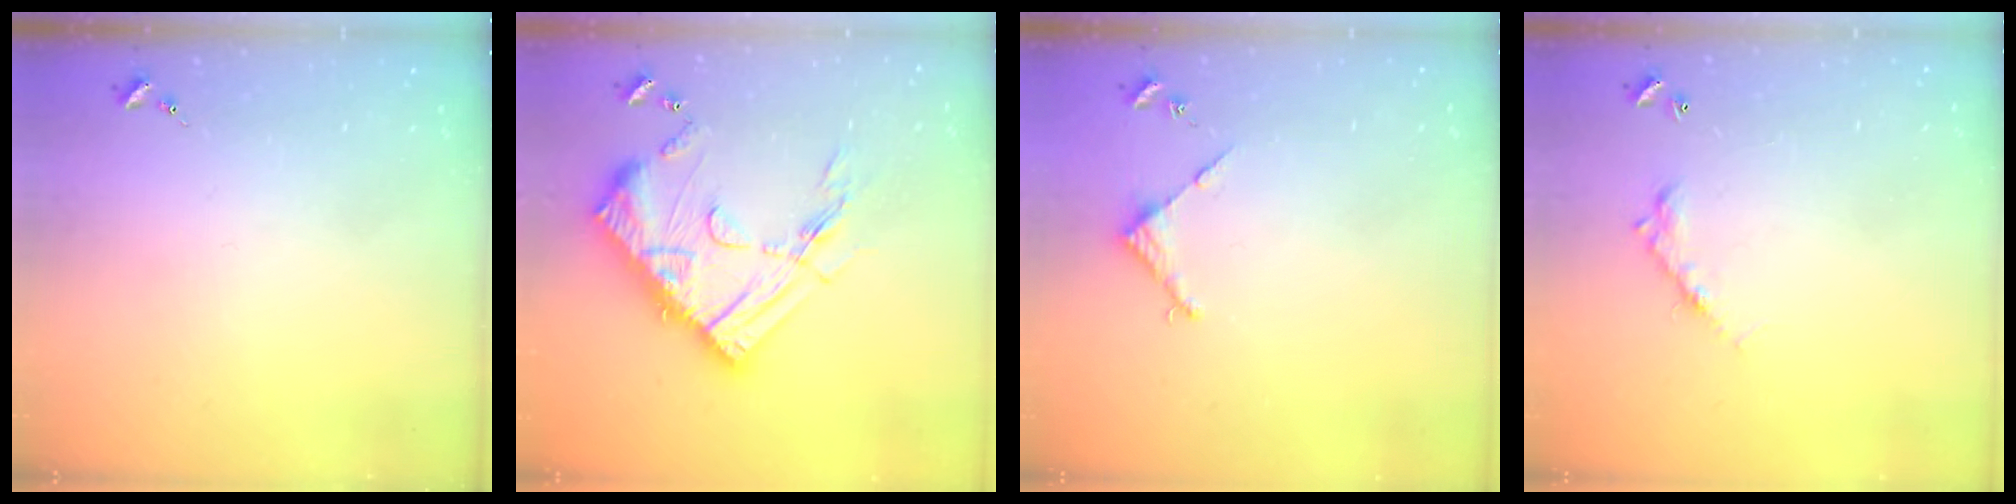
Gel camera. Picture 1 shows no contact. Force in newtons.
{"total": 21.5, "press": 21.4, "slide": 1.6}
{"total": 2.9, "press": 2.8, "slide": 0.2}
{"total": 7.7, "press": 7.7, "slide": 0.6}